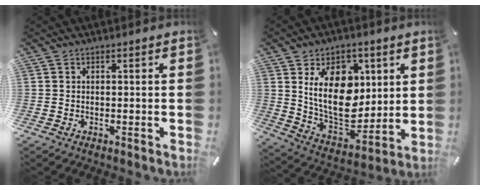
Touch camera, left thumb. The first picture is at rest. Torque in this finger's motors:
{"motor_torque": [0.80, 0.63, 1.80, -0.97, 0.45]}